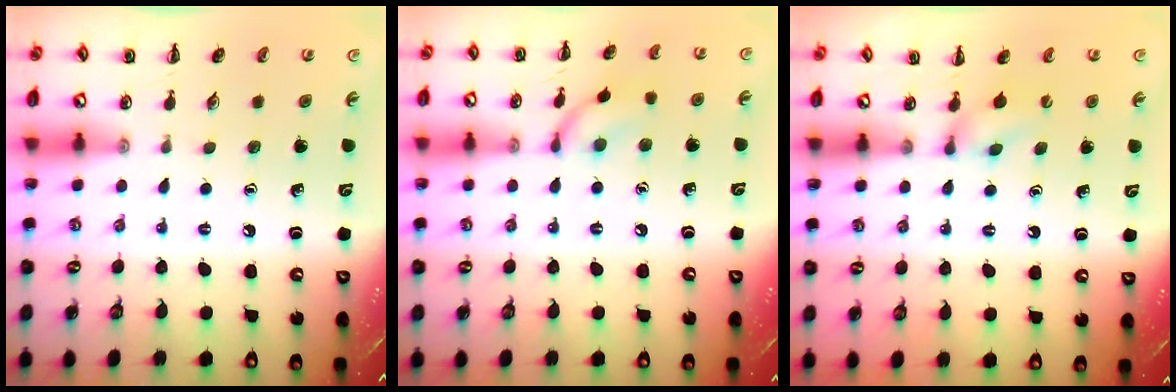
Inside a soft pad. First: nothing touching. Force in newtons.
{"total": 8.8, "press": 8.8, "slide": 0.3}
{"total": 5.1, "press": 4.8, "slide": 1.7}